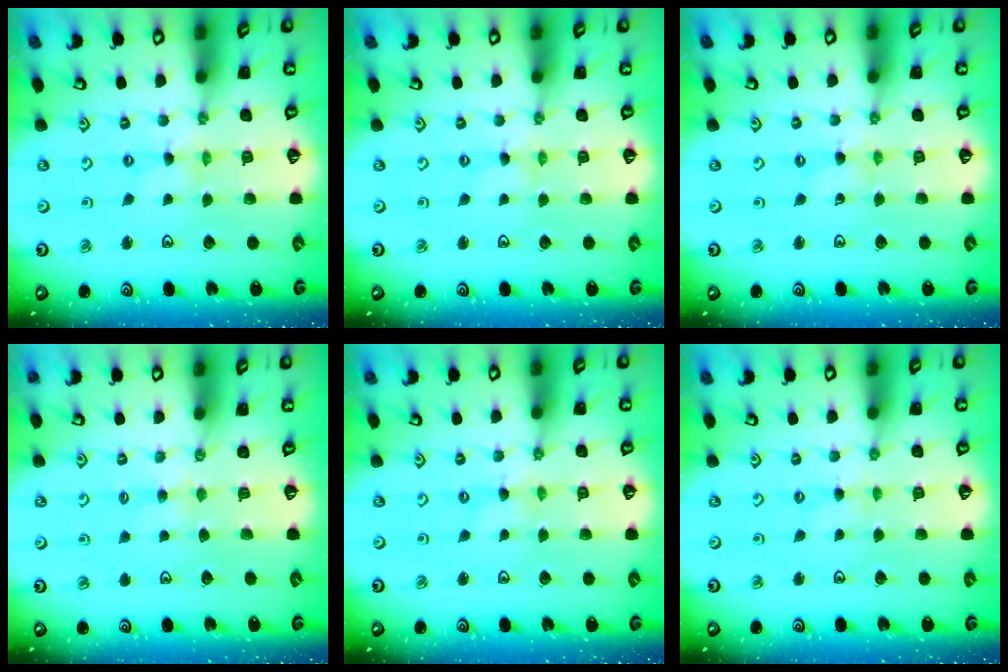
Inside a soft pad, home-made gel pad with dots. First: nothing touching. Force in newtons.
{"total": 0.0}
{"total": 0.0}
{"total": 1.9, "press": 1.8, "slide": 0.3}
{"total": 0.0}
{"total": 1.6, "press": 1.6, "slide": 0.2}